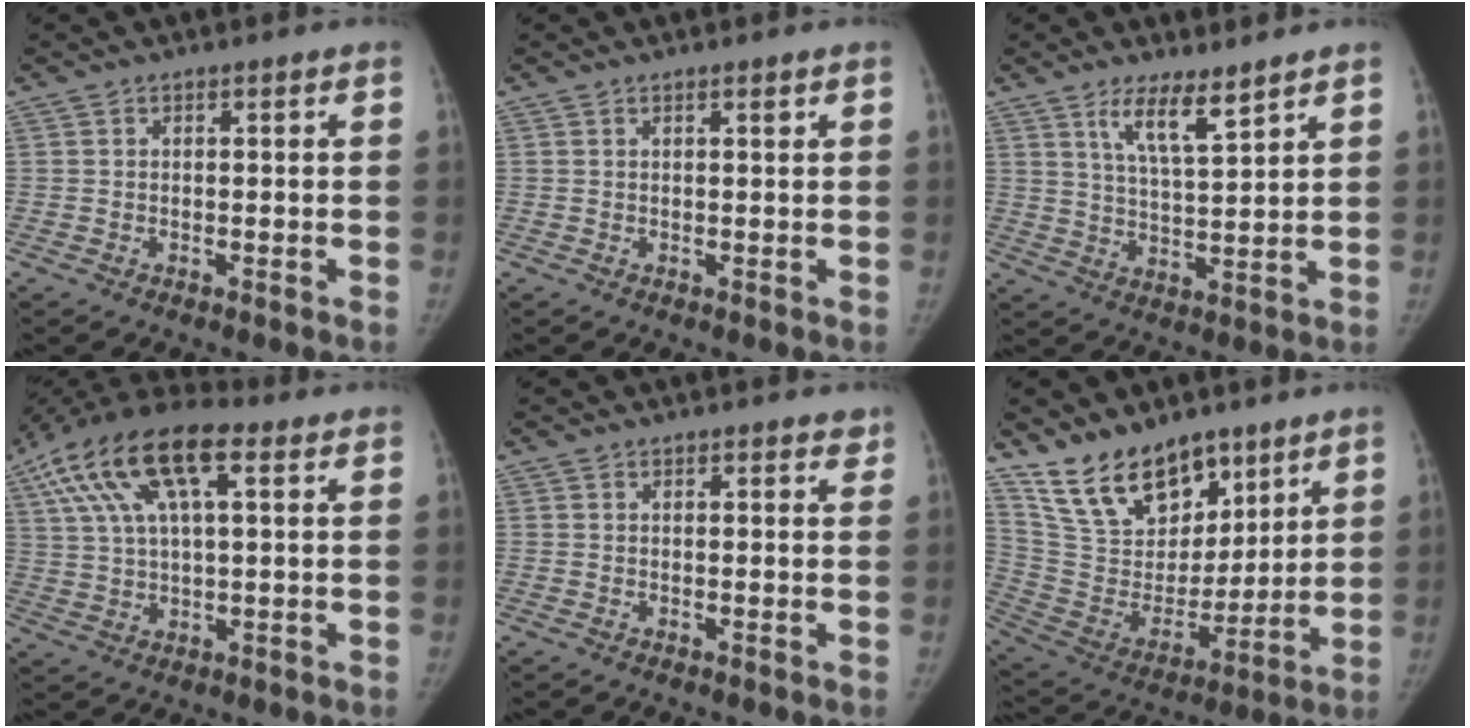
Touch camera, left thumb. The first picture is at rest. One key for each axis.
{"total": 0.6, "fx": 0.4, "fy": 0.0, "fz": 0.5, "tx": -0.007, "ty": -0.001, "tz": 0.007}
{"total": 7.3, "fx": 5.0, "fy": 1.5, "fz": 5.1, "tx": -0.086, "ty": -0.038, "tz": 0.095}
{"total": 18.0, "fx": 7.5, "fy": 7.5, "fz": 14.6, "tx": -0.279, "ty": 0.026, "tz": 0.128}
{"total": 1.5, "fx": 1.2, "fy": 0.7, "fz": 0.5, "tx": 0.013, "ty": -0.004, "tz": 0.009}
{"total": 18.6, "fx": 13.0, "fy": 10.2, "fz": 8.5, "tx": -0.104, "ty": -0.070, "tz": 0.247}